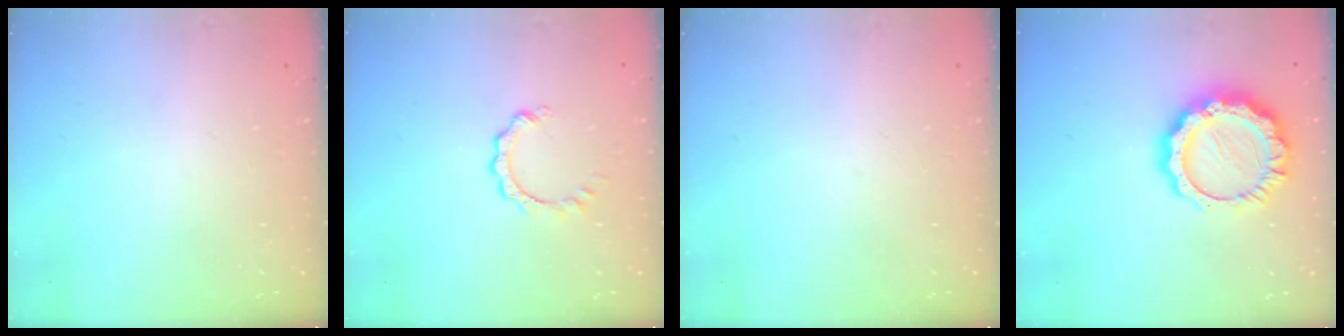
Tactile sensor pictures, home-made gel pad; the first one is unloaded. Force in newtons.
{"total": 3.0, "press": 3.0, "slide": 0.3}
{"total": 0.0}
{"total": 14.6, "press": 14.6, "slide": 1.1}